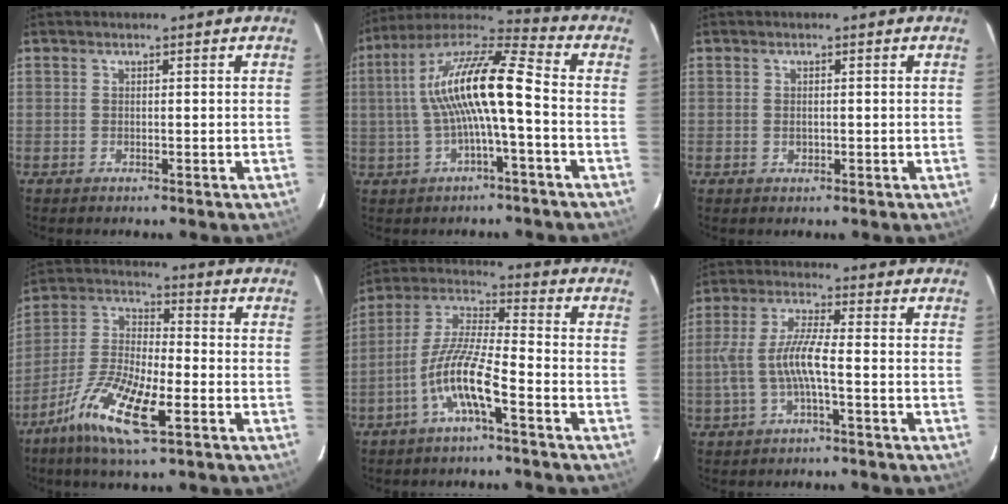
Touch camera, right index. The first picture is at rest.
{"total": 14.6, "force": [-0.8, 2.2, 14.4], "torque": [-0.274, 0.021, -0.019]}
{"total": 1.2, "force": [-0.3, 1.0, 0.7], "torque": [-0.013, 0.000, -0.005]}
{"total": 14.3, "force": [-7.4, 3.4, 11.8], "torque": [-0.255, -0.017, -0.152]}
{"total": 10.4, "force": [-5.0, 1.2, 9.1], "torque": [-0.196, 0.005, -0.099]}
{"total": 7.9, "force": [-2.0, 1.1, 7.6], "torque": [-0.165, 0.004, -0.033]}